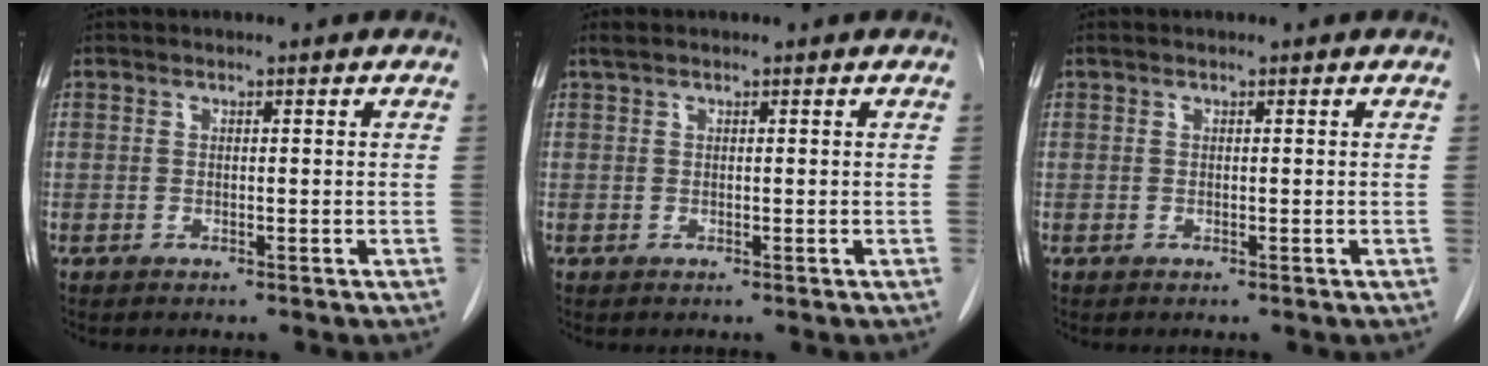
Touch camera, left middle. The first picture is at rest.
{"total": 0.9, "force": [0.7, 0.2, 0.5], "torque": [-0.017, 0.013, 0.016]}
{"total": 0.0}